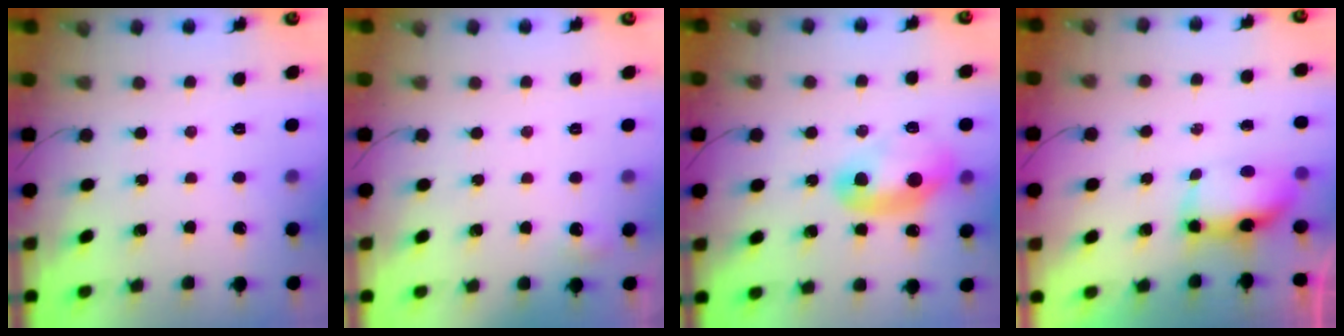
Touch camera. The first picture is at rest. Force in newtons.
{"total": 4.2, "press": 4.0, "slide": 1.4}
{"total": 10.6, "press": 10.6, "slide": 1.1}
{"total": 7.9, "press": 7.5, "slide": 2.5}